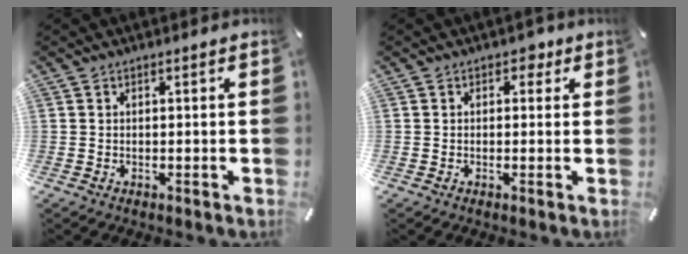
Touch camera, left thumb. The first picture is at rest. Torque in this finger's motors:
{"motor_torque": [0.33, 0.26, 0.04, -0.13, 0.00]}